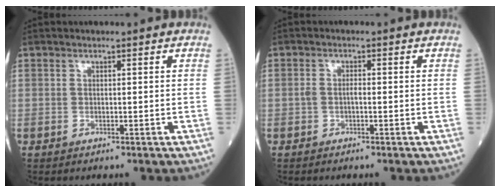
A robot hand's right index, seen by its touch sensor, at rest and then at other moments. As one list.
[{"total": 1.4, "force": [-0.4, 0.5, 1.2], "torque": [-0.024, 0.003, -0.007]}]